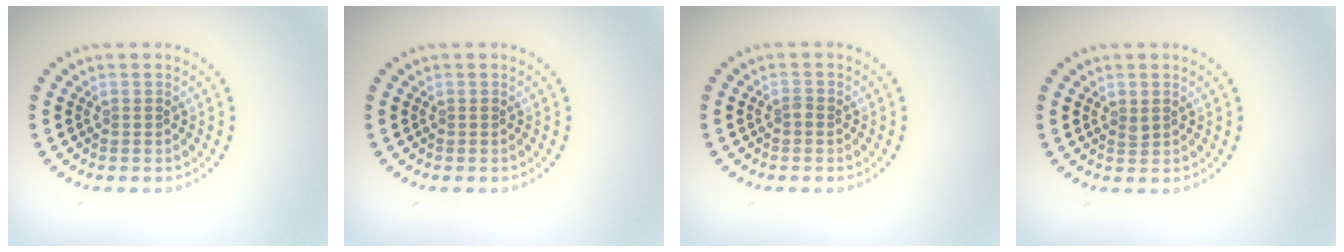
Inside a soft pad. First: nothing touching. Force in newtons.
{"total": 0.0}
{"total": 0.6, "press": 0.5, "slide": 0.3}
{"total": 0.5, "press": 0.5, "slide": 0.3}